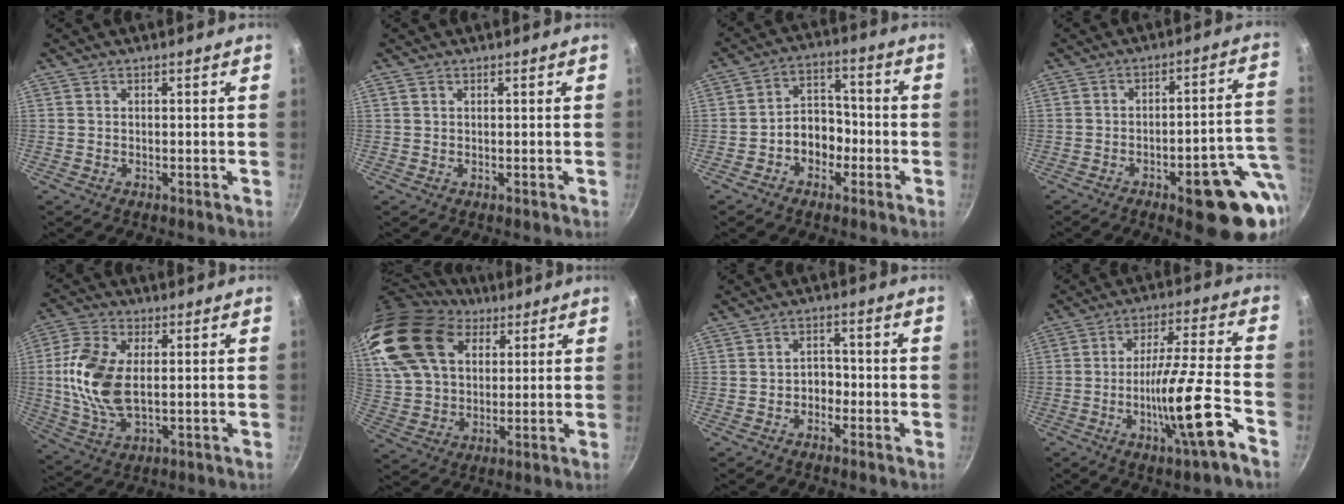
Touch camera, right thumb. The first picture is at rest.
{"total": 0.6, "force": [0.3, 0.4, 0.2], "torque": [-0.005, 0.001, 0.005]}
{"total": 7.7, "force": [-2.7, 5.9, 4.2], "torque": [-0.022, 0.041, -0.049]}
{"total": 17.1, "force": [-6.3, 5.8, 14.8], "torque": [-0.132, 0.031, -0.079]}
{"total": 13.4, "force": [1.1, 7.4, 11.1], "torque": [-0.223, 0.003, 0.020]}
{"total": 22.3, "force": [10.6, 14.7, 13.1], "torque": [-0.250, -0.004, 0.199]}
{"total": 3.0, "force": [-1.4, 2.2, 1.5], "torque": [0.002, 0.020, -0.025]}
{"total": 14.4, "force": [-6.4, 1.2, 12.9], "torque": [-0.203, 0.031, -0.112]}